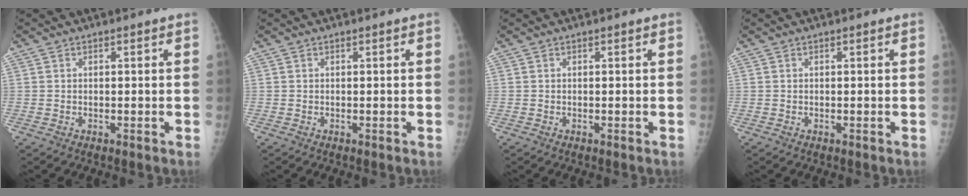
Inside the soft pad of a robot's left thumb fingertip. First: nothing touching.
{"total": 0.0}
{"total": 0.0}
{"total": 0.0}